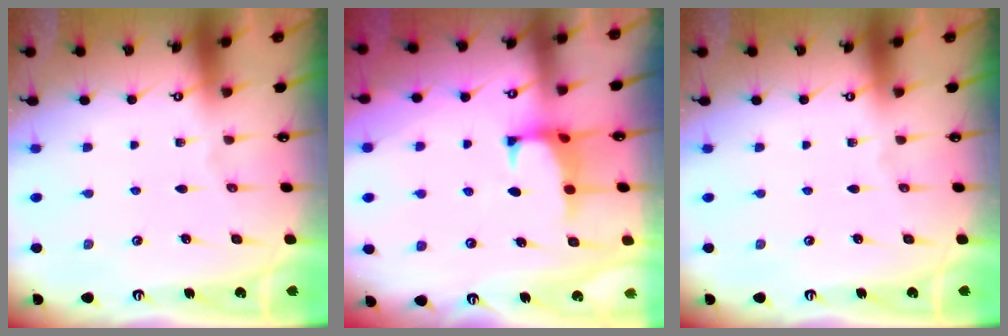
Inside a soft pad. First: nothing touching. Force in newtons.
{"total": 1.6, "press": 1.5, "slide": 0.6}
{"total": 0.0}